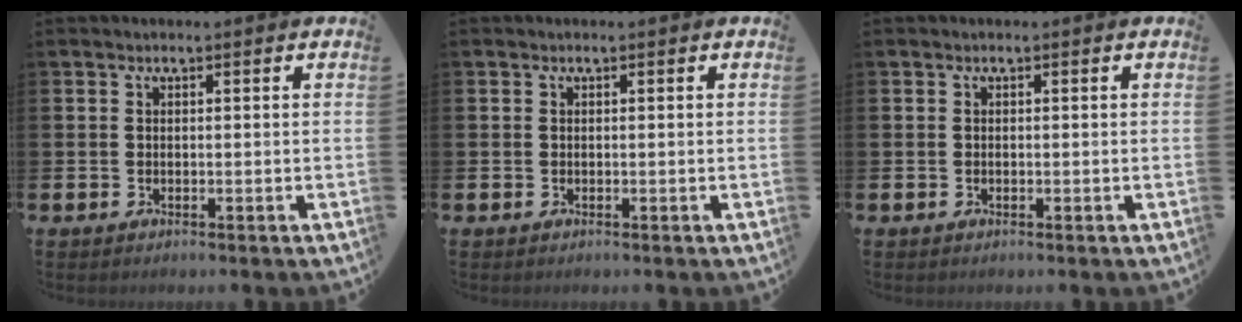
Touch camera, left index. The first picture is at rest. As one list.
[{"total": 0.0}, {"total": 0.0}]